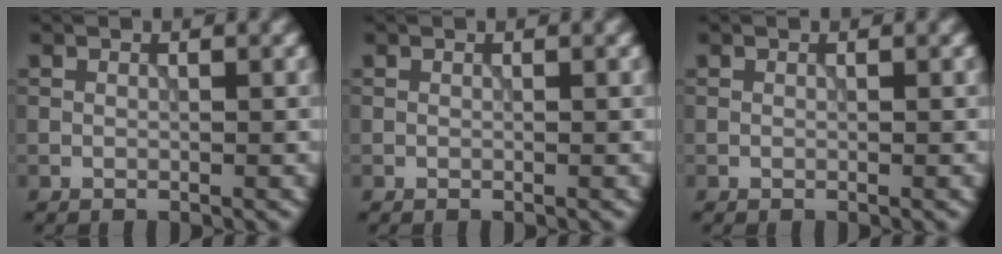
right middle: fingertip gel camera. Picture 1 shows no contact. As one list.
[{"total": 0.0}, {"total": 0.0}]